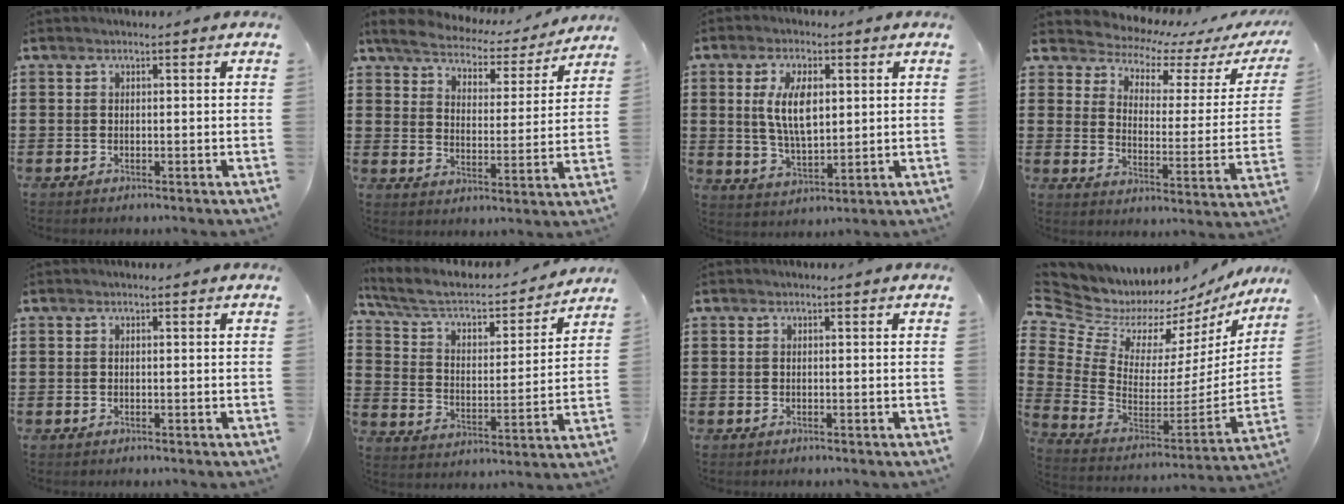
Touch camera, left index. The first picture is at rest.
{"total": 4.4, "force": [4.2, 1.0, 0.9], "torque": [-0.045, -0.026, 0.066]}
{"total": 8.3, "force": [2.3, 3.7, 7.1], "torque": [-0.142, 0.004, 0.036]}
{"total": 4.3, "force": [4.1, 1.0, 0.5], "torque": [-0.042, -0.040, 0.065]}
{"total": 0.0}
{"total": 5.7, "force": [4.7, 2.0, 2.6], "torque": [-0.075, -0.035, 0.075]}
{"total": 0.0}
{"total": 5.8, "force": [4.7, 3.2, 0.7], "torque": [-0.064, -0.059, 0.081]}